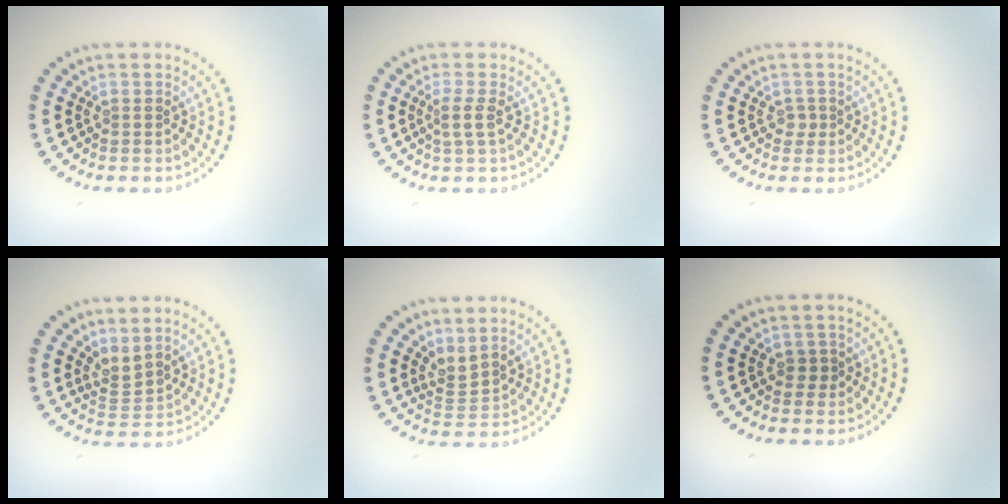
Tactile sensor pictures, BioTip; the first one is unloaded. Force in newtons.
{"total": 1.7, "press": 1.2, "slide": 1.2}
{"total": 1.0, "press": 0.8, "slide": 0.7}
{"total": 2.2, "press": 1.5, "slide": 1.6}
{"total": 2.2, "press": 1.5, "slide": 1.6}
{"total": 1.1, "press": 0.9, "slide": 0.7}